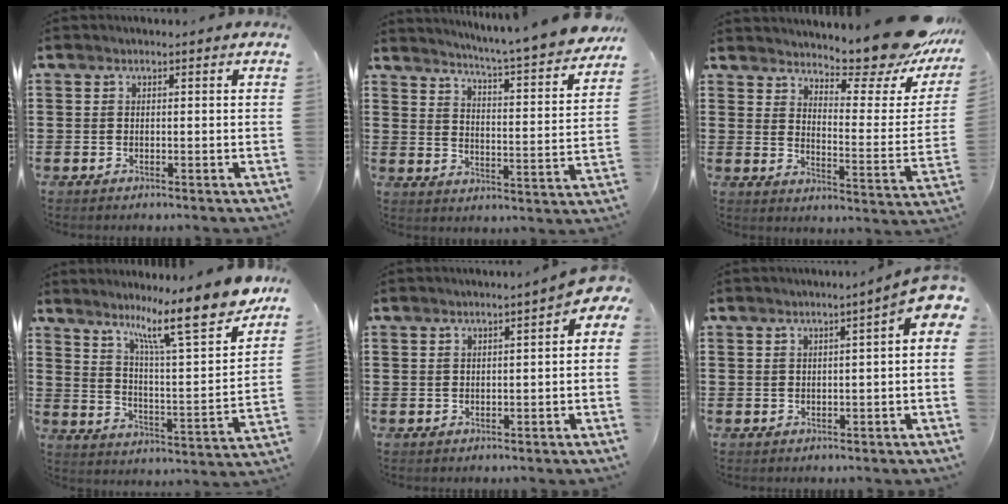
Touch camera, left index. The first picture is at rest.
{"total": 5.3, "force": [4.9, -1.2, 1.6], "torque": [-0.048, -0.051, 0.073]}
{"total": 10.9, "force": [10.1, 0.4, 4.2], "torque": [-0.057, -0.091, 0.166]}
{"total": 12.6, "force": [9.8, 1.2, 7.9], "torque": [-0.142, -0.063, 0.154]}
{"total": 1.1, "force": [-0.1, 0.3, 1.1], "torque": [-0.024, -0.001, -0.005]}
{"total": 2.7, "force": [0.4, 0.4, 2.7], "torque": [-0.043, -0.008, 0.005]}